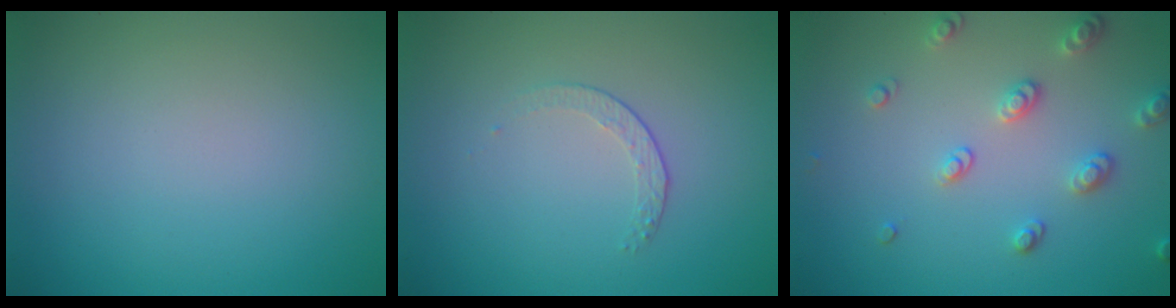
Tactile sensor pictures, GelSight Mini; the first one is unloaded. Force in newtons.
{"total": 1.4, "press": 0.7, "slide": 1.2}
{"total": 2.7, "press": 2.7, "slide": 0.5}